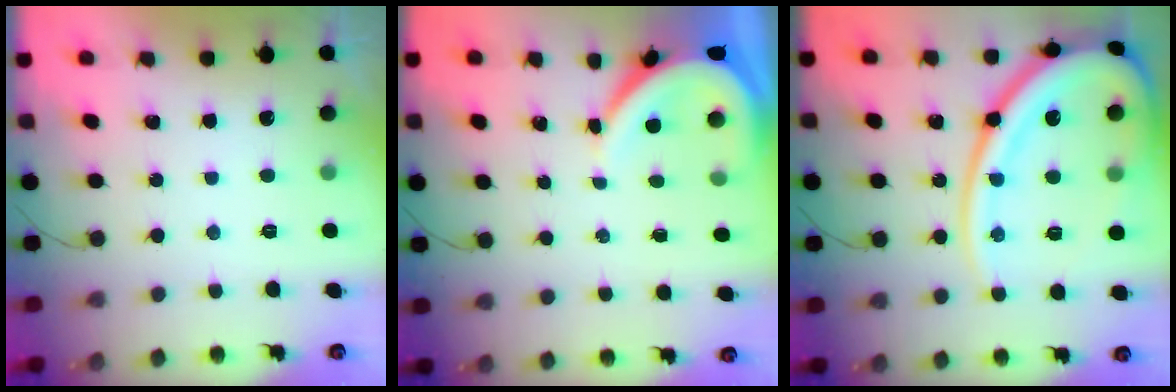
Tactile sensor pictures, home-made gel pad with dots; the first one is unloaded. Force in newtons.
{"total": 7.4, "press": 7.4, "slide": 1.0}
{"total": 25.0, "press": 24.9, "slide": 2.8}